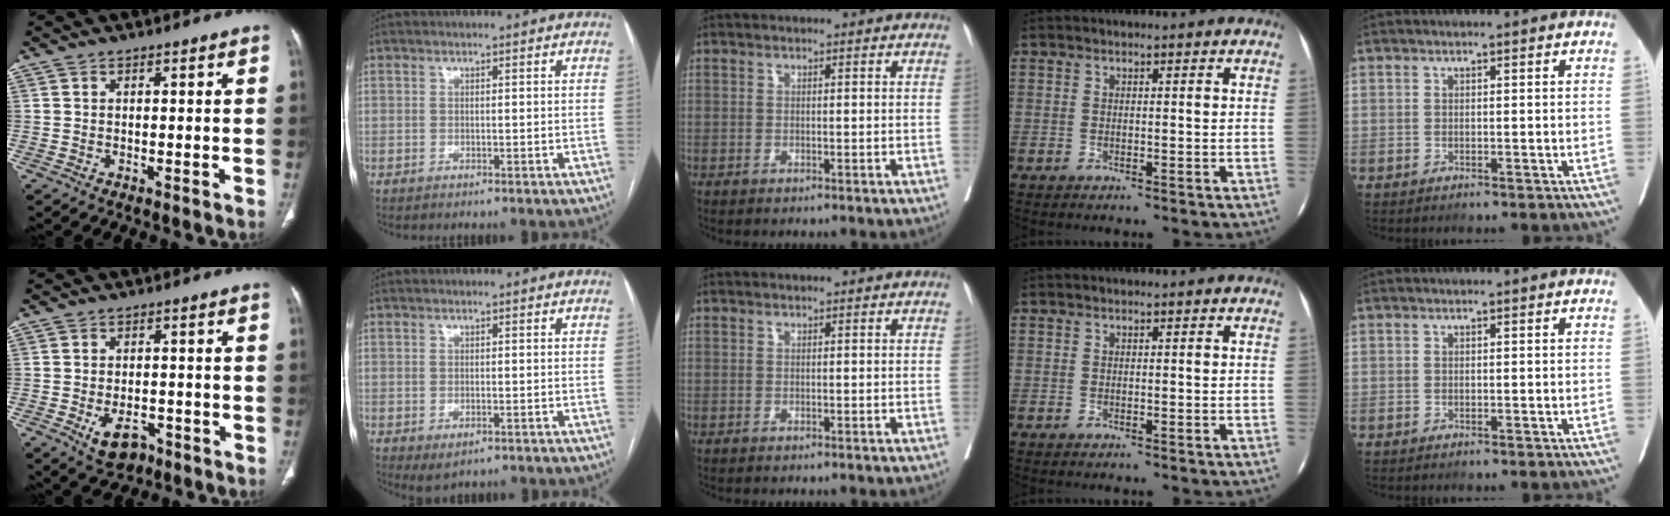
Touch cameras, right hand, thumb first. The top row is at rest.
{"thumb": {"total": 5.8, "force": [-2.8, 3.6, 3.5], "torque": [-0.050, 0.014, -0.038]}, "index": {"total": 2.3, "force": [-0.9, 1.2, 1.8], "torque": [-0.031, -0.004, -0.003]}}